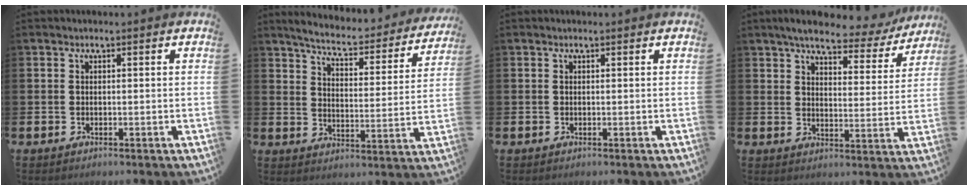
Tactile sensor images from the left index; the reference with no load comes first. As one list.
[{"total": 5.7, "force": [5.3, 0.8, 1.9], "torque": [-0.054, -0.047, 0.083]}, {"total": 0.0}, {"total": 5.9, "force": [5.3, 1.3, 2.3], "torque": [-0.050, -0.034, 0.083]}]